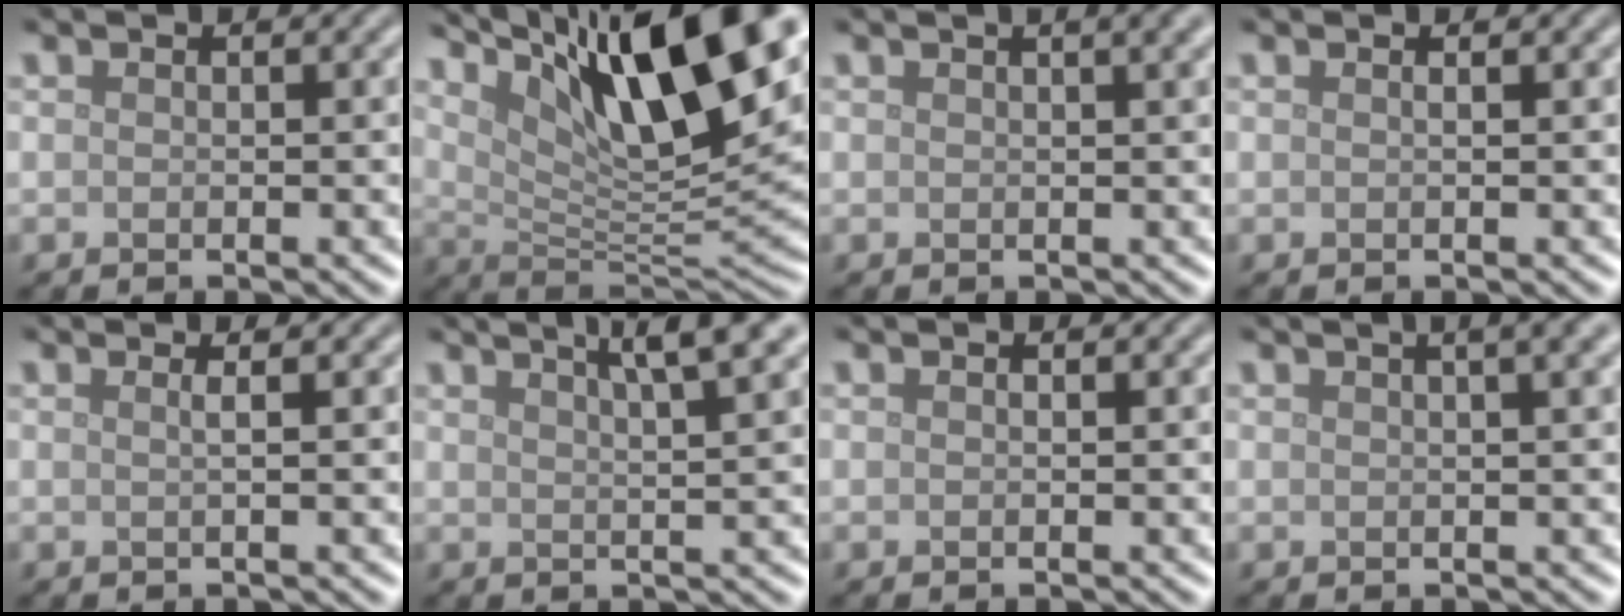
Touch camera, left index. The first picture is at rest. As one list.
[{"total": 15.2, "force": [7.6, 4.5, 12.4], "torque": [-0.201, 0.013, 0.134]}, {"total": 4.5, "force": [2.3, 1.9, 3.4], "torque": [-0.012, 0.024, 0.001]}, {"total": 0.7, "force": [0.3, 0.2, 0.6], "torque": [-0.004, 0.000, -0.002]}, {"total": 1.5, "force": [0.5, 0.6, 1.3], "torque": [-0.012, -0.001, -0.010]}, {"total": 6.5, "force": [4.0, 1.5, 4.8], "torque": [-0.045, 0.029, 0.035]}, {"total": 0.0}, {"total": 6.3, "force": [3.3, 2.8, 4.6], "torque": [-0.020, 0.045, 0.009]}]